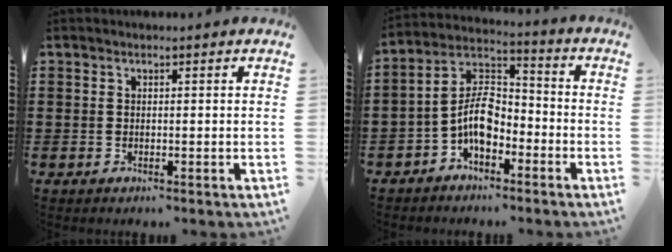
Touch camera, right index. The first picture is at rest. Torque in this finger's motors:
{"motor_torque": [2.14, 0.00, 1.06, 0.13]}